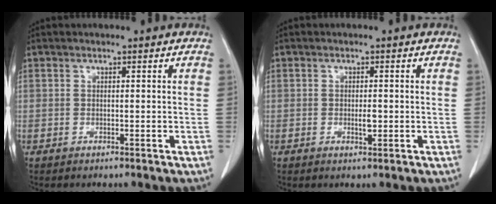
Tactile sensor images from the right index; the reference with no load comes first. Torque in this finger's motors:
{"motor_torque": [0.25, 0.19, 0.13, 0.02]}